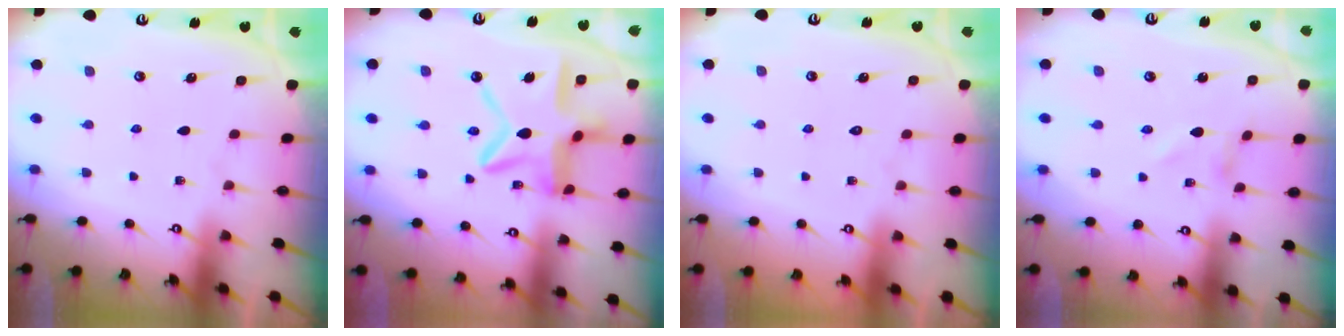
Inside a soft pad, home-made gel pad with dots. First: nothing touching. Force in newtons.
{"total": 14.2, "press": 14.2, "slide": 1.2}
{"total": 1.6, "press": 1.6, "slide": 0.1}
{"total": 1.3, "press": 1.3, "slide": 0.1}